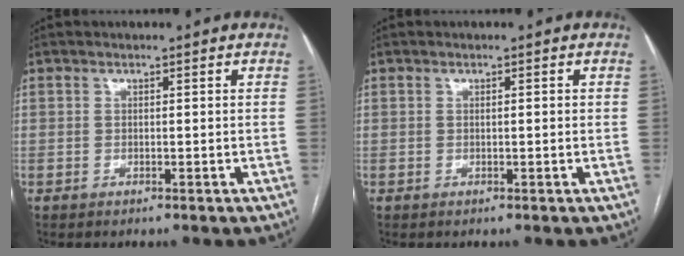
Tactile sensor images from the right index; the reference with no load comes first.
{"total": 0.8, "force": [0.1, 0.1, 0.8], "torque": [-0.014, 0.001, 0.002]}